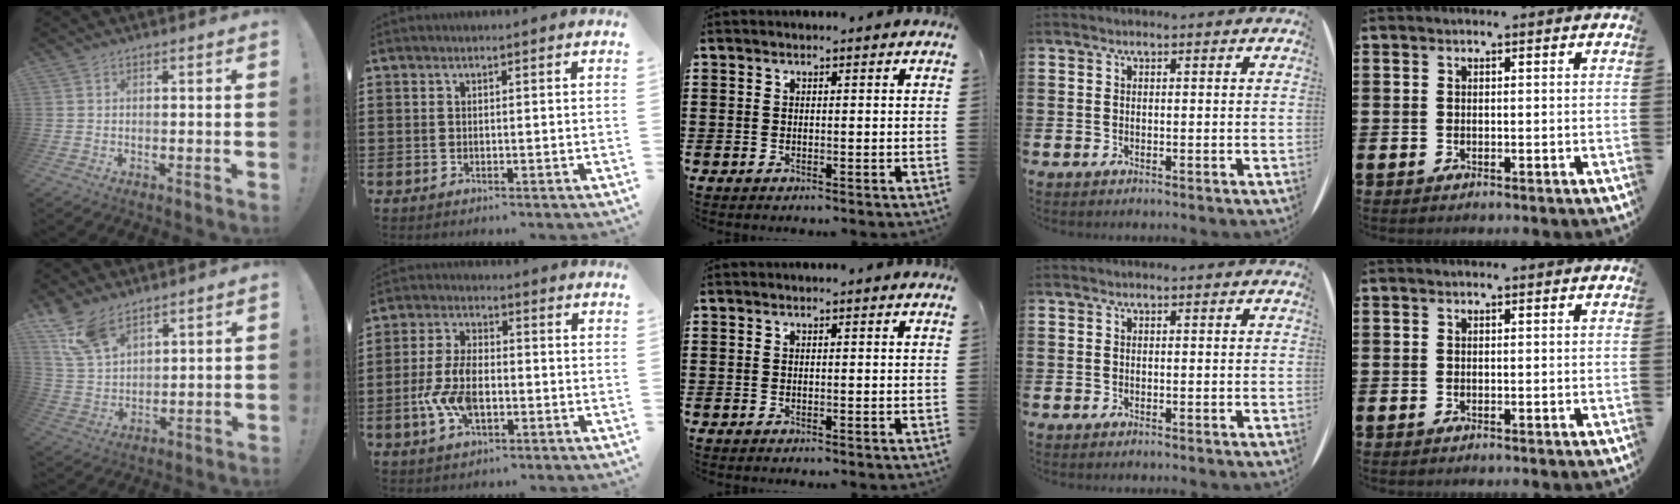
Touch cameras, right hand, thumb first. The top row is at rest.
{"thumb": {"total": 10.3, "force": [7.4, 5.1, 5.0], "torque": [-0.101, -0.035, 0.148]}, "index": {"total": 7.4, "force": [-1.8, 4.0, 5.9], "torque": [-0.146, -0.002, -0.041]}}